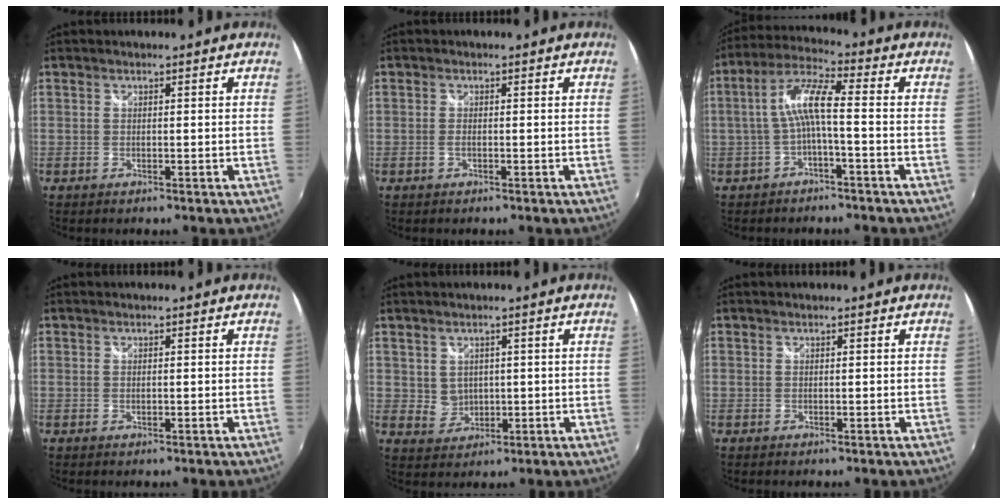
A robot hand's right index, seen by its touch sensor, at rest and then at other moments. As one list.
[{"total": 1.0, "force": [-0.3, 0.5, 0.8], "torque": [-0.019, 0.000, -0.007]}, {"total": 7.4, "force": [-1.4, 1.1, 7.2], "torque": [-0.164, 0.017, -0.024]}, {"total": 0.6, "force": [-0.1, 0.3, 0.5], "torque": [-0.012, 0.000, -0.002]}, {"total": 3.5, "force": [0.8, 3.2, 1.0], "torque": [-0.019, 0.004, 0.023]}, {"total": 0.0}]